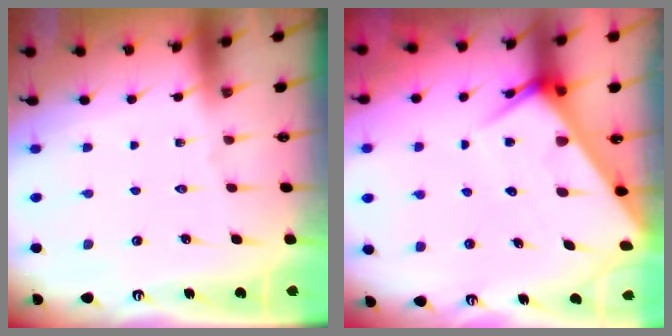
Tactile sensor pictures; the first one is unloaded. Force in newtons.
{"total": 6.2, "press": 6.2, "slide": 0.4}